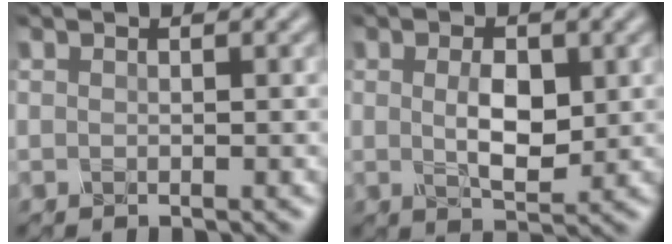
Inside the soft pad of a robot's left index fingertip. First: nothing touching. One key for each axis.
{"total": 3.6, "fx": 0.1, "fy": 1.8, "fz": 3.0, "tx": -0.061, "ty": -0.007, "tz": 0.008}